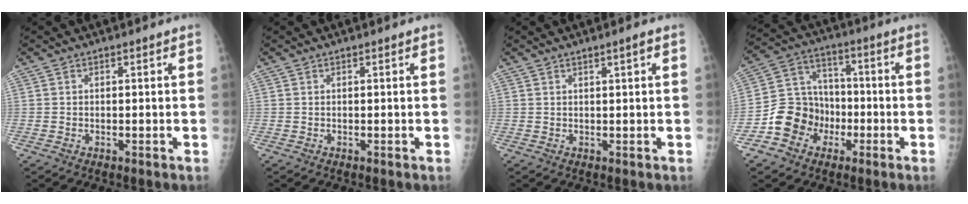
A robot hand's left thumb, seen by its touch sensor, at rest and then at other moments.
{"total": 0.0}
{"total": 1.4, "force": [0.7, 0.0, 1.2], "torque": [-0.019, -0.001, 0.012]}
{"total": 11.6, "force": [-4.4, 9.9, 4.2], "torque": [-0.037, 0.049, -0.083]}